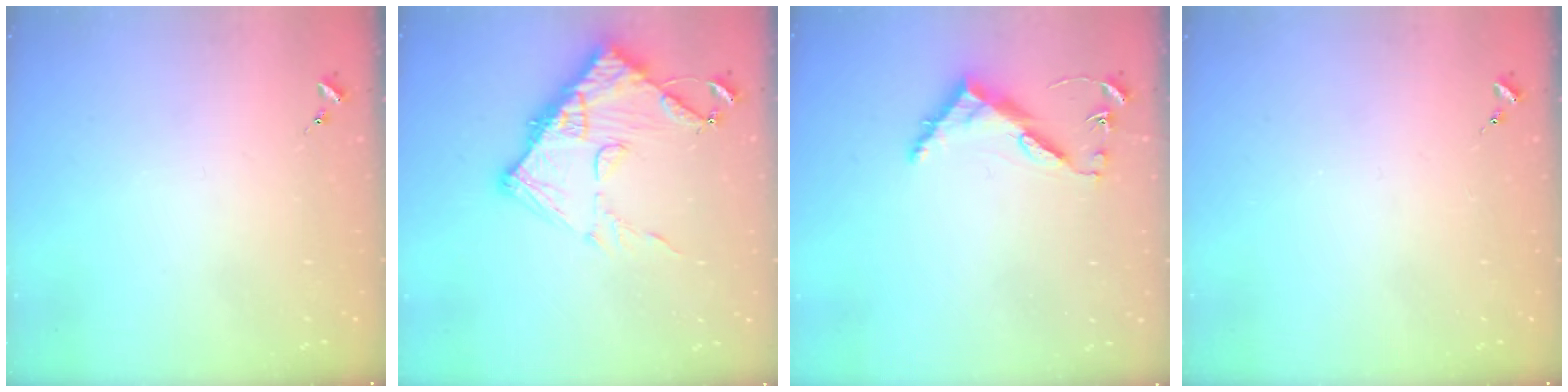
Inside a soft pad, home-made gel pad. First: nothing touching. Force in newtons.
{"total": 14.5, "press": 14.5, "slide": 1.4}
{"total": 8.2, "press": 8.1, "slide": 0.6}
{"total": 0.0}